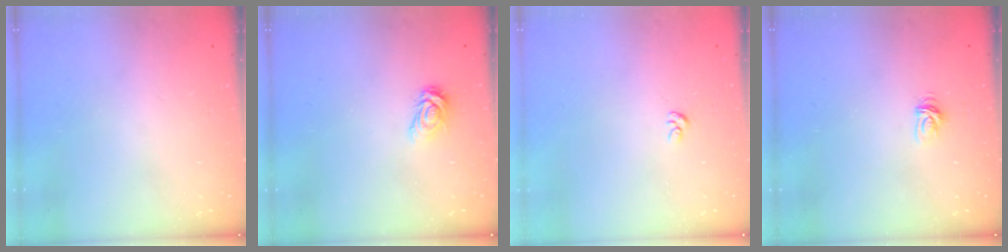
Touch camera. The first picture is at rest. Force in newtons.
{"total": 5.2, "press": 5.2, "slide": 0.2}
{"total": 2.4, "press": 2.4, "slide": 0.1}
{"total": 3.3, "press": 3.3, "slide": 0.3}